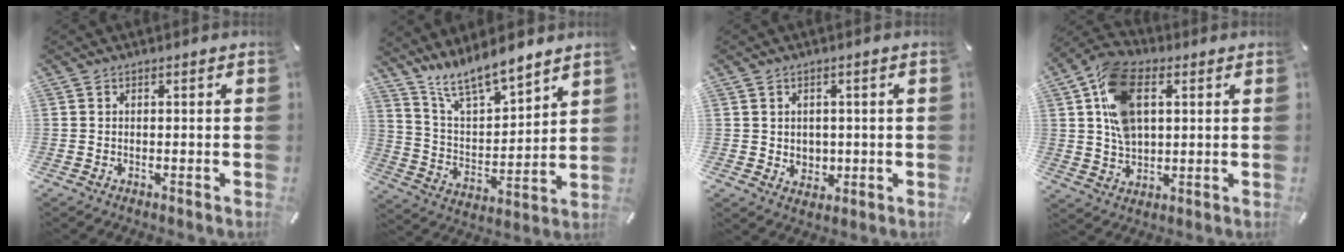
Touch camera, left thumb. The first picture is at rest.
{"total": 10.7, "force": [10.3, 2.3, 1.7], "torque": [-0.055, -0.091, 0.190]}
{"total": 3.5, "force": [0.4, 3.4, 0.9], "torque": [0.001, -0.005, 0.004]}
{"total": 13.8, "force": [3.8, 9.1, 9.7], "torque": [-0.201, 0.008, 0.070]}